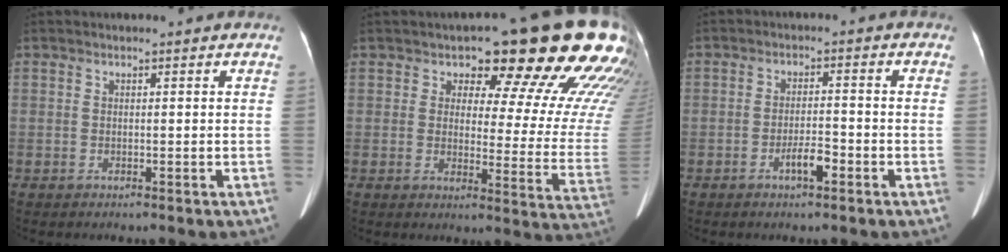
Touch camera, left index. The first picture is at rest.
{"total": 20.5, "force": [14.2, 5.8, 13.5], "torque": [-0.160, -0.034, 0.157]}
{"total": 3.5, "force": [-2.0, 0.9, 2.8], "torque": [-0.049, 0.003, -0.035]}